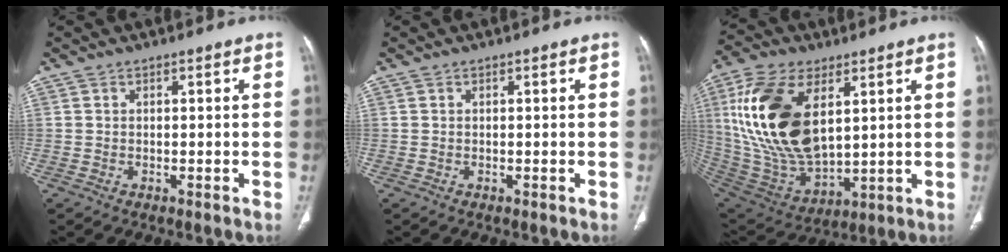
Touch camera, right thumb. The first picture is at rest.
{"total": 0.0}
{"total": 23.5, "force": [6.3, 12.6, 18.9], "torque": [-0.375, -0.030, 0.126]}